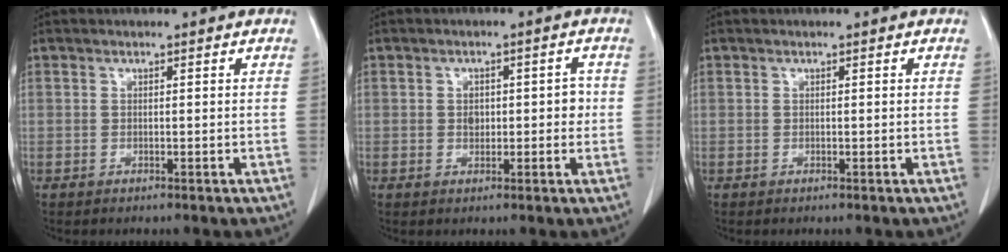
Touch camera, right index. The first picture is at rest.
{"total": 3.8, "force": [0.0, 2.4, 3.0], "torque": [-0.039, 0.012, 0.004]}
{"total": 0.0}